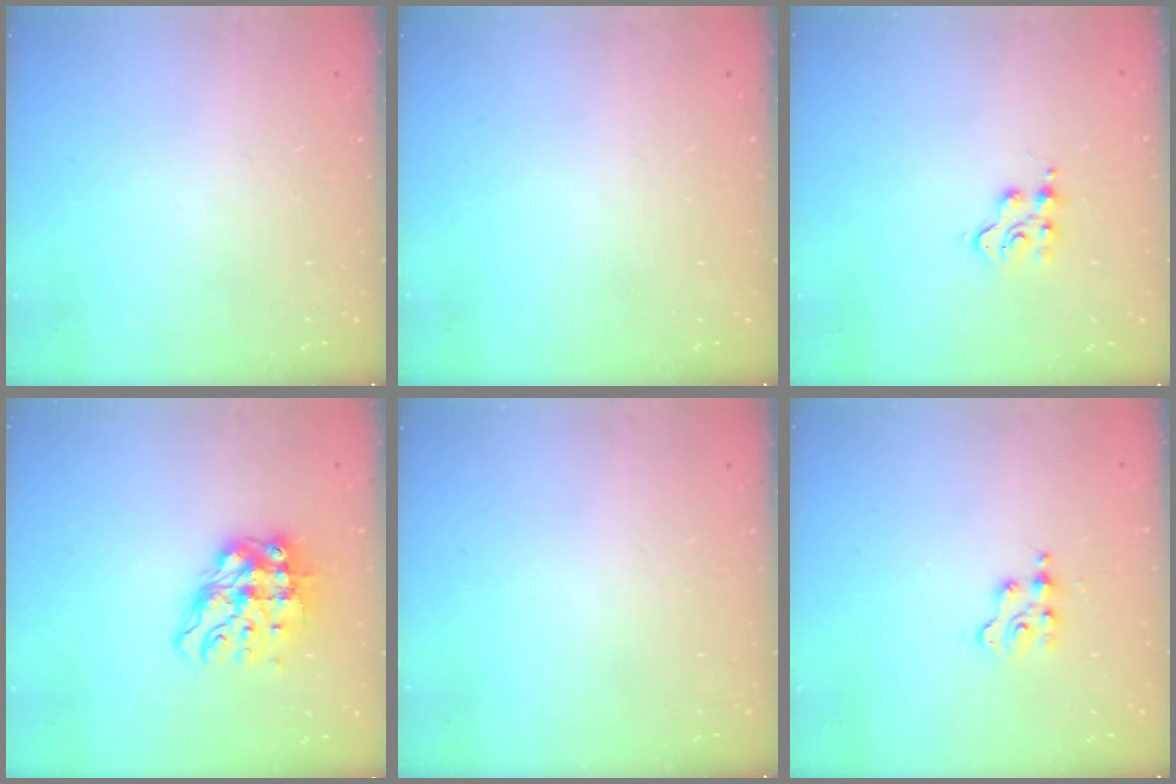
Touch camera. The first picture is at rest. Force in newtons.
{"total": 0.0}
{"total": 5.0, "press": 5.0, "slide": 0.5}
{"total": 11.9, "press": 11.8, "slide": 1.4}
{"total": 0.0}
{"total": 2.3, "press": 2.3, "slide": 0.3}